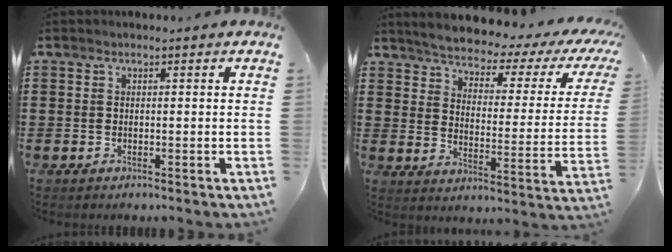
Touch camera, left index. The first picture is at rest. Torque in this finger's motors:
{"motor_torque": [2.14, 0.00, 1.05, 0.10]}